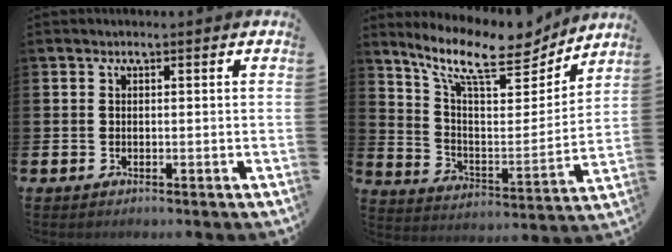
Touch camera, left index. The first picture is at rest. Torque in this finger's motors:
{"motor_torque": [1.00, -1.14, 0.41, 0.21]}